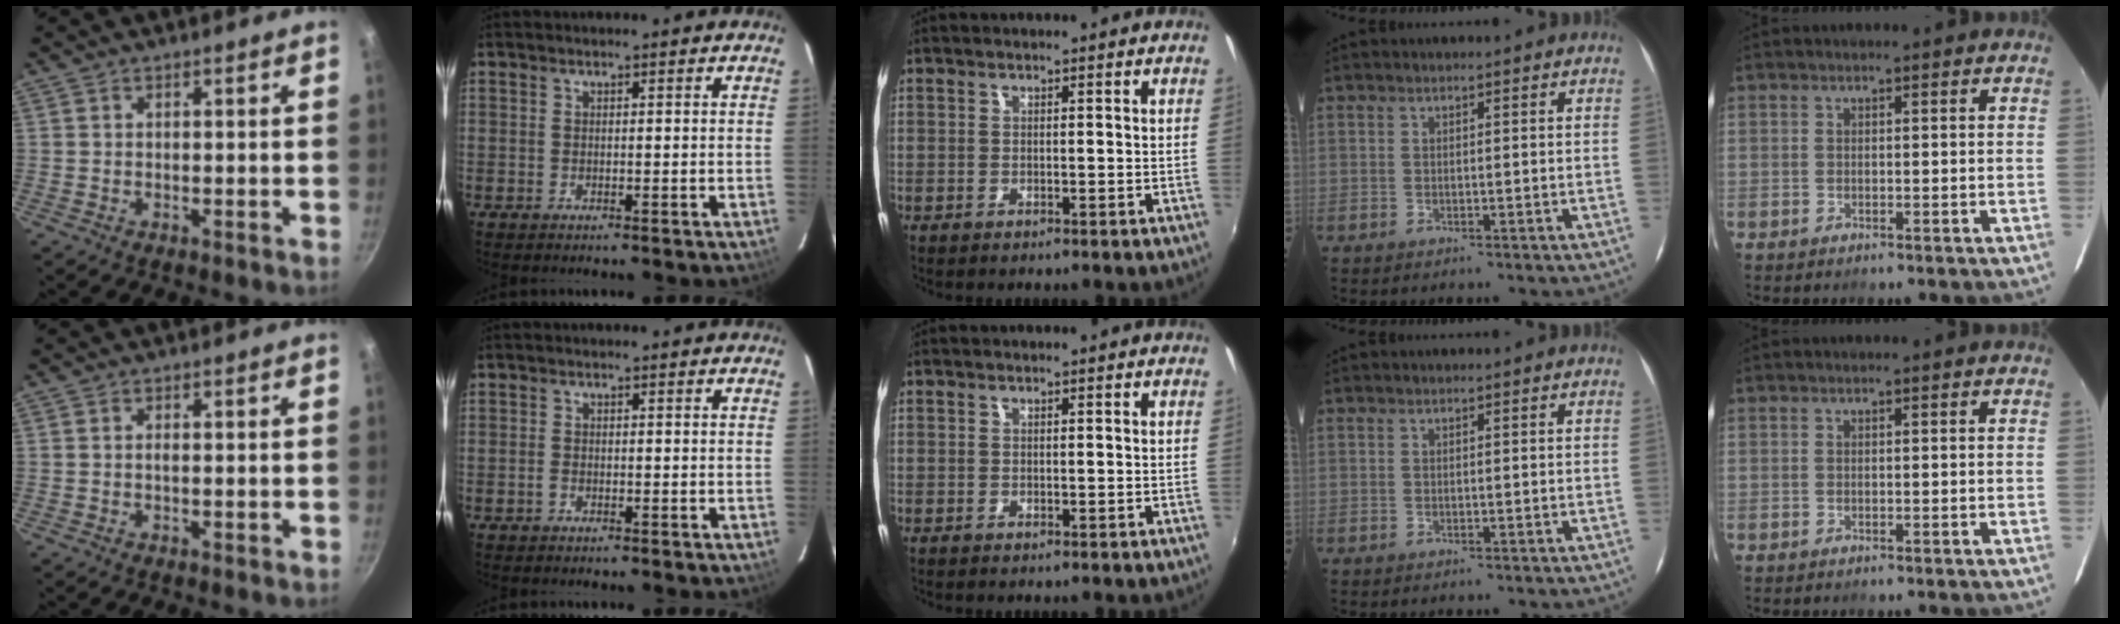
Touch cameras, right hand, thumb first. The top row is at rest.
{"thumb": {"total": 0.7, "force": [-0.1, 0.2, 0.7], "torque": [-0.013, 0.001, -0.002]}, "index": {"total": 0.8, "force": [-0.5, 0.4, 0.4], "torque": [-0.007, 0.002, -0.011]}}